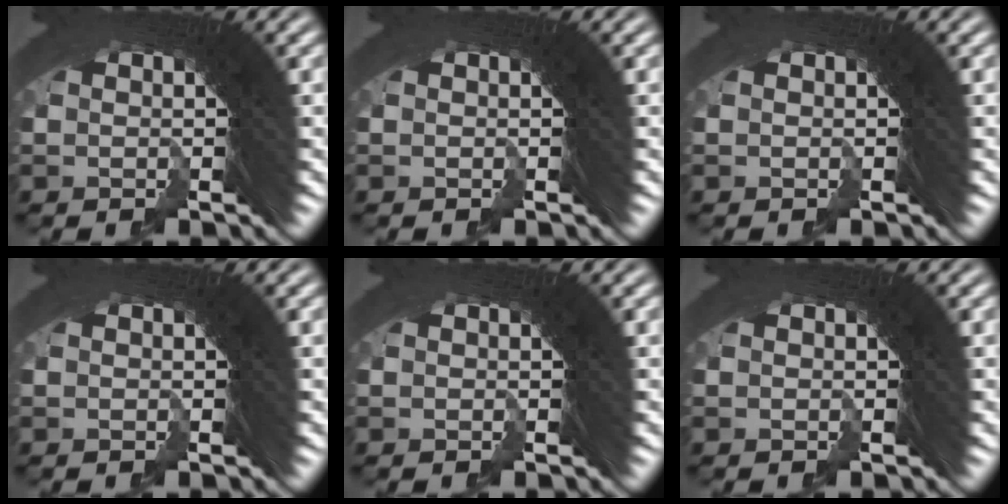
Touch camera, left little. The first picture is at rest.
{"total": 0.0}
{"total": 0.0}
{"total": 0.0}
{"total": 0.0}
{"total": 0.0}